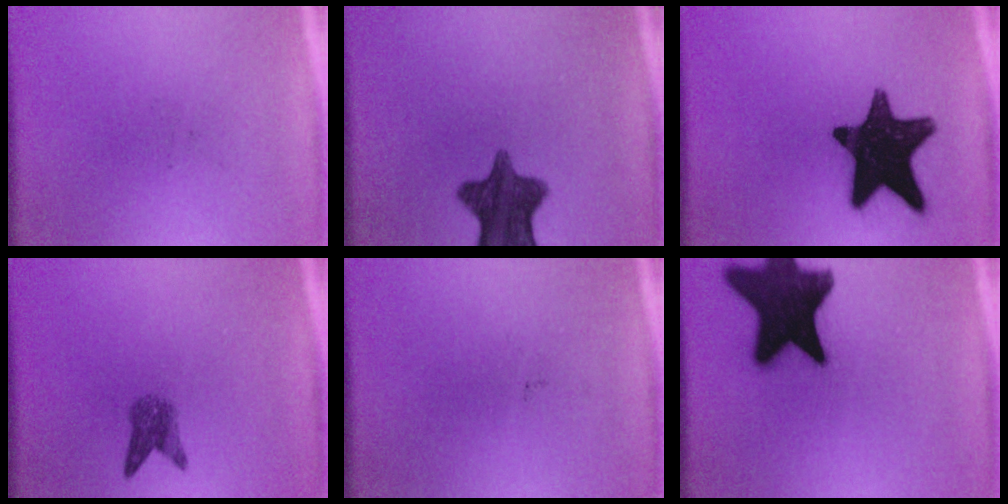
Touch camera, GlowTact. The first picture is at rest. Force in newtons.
{"total": 10.9}
{"total": 16.6}
{"total": 2.9}
{"total": 0.0}
{"total": 19.3}